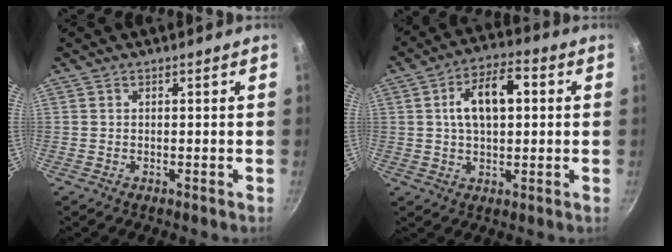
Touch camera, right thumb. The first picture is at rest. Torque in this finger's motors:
{"motor_torque": [1.44, 1.61, 0.79, -0.25, 0.10]}